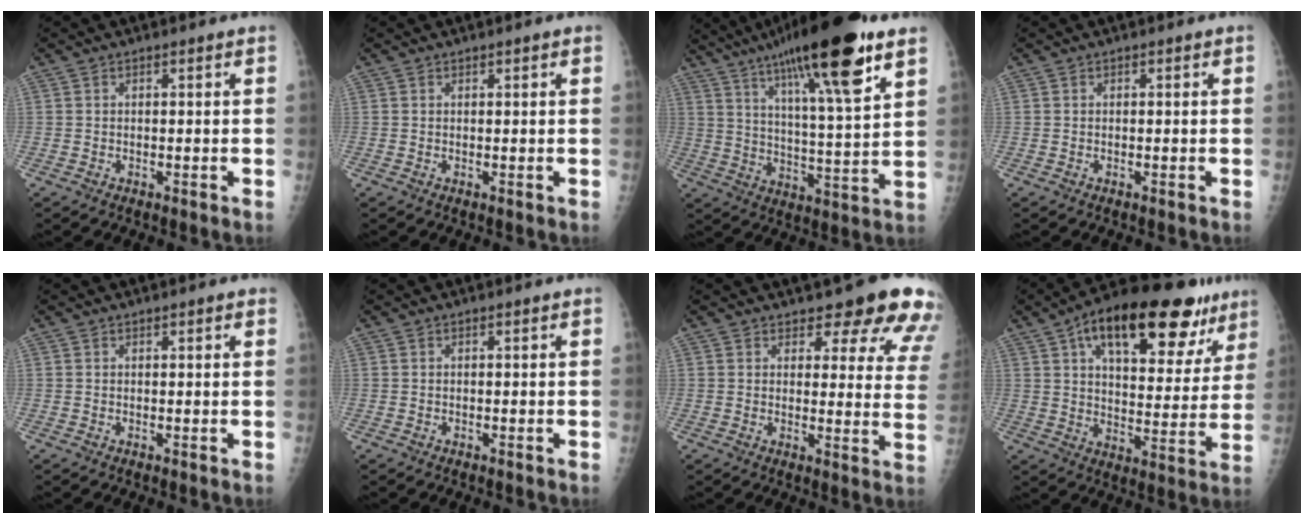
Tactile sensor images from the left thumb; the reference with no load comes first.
{"total": 0.7, "force": [0.5, 0.1, 0.5], "torque": [-0.006, 0.001, 0.006]}
{"total": 22.3, "force": [13.5, 3.3, 17.5], "torque": [-0.277, -0.039, 0.216]}
{"total": 0.0}
{"total": 1.1, "force": [0.8, 0.2, 0.7], "torque": [-0.006, 0.001, 0.009]}
{"total": 0.0}
{"total": 14.9, "force": [12.1, 5.1, 7.0], "torque": [-0.036, -0.070, 0.121]}
{"total": 26.0, "force": [14.2, 11.4, 18.6], "torque": [-0.235, -0.006, 0.210]}